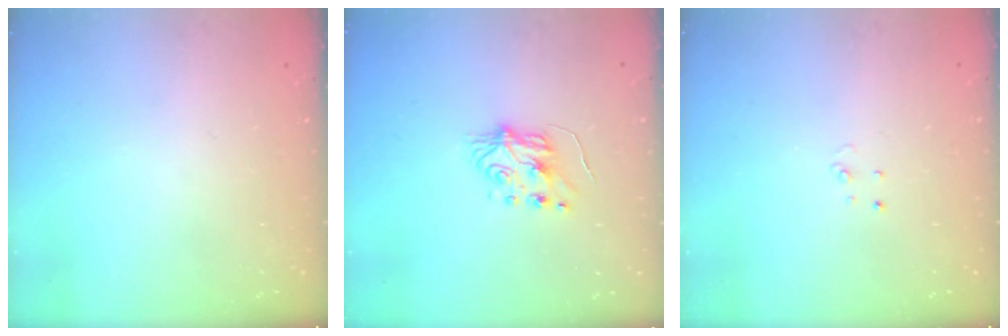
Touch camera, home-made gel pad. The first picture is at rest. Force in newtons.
{"total": 5.2, "press": 5.1, "slide": 0.7}
{"total": 2.6, "press": 2.6, "slide": 0.2}